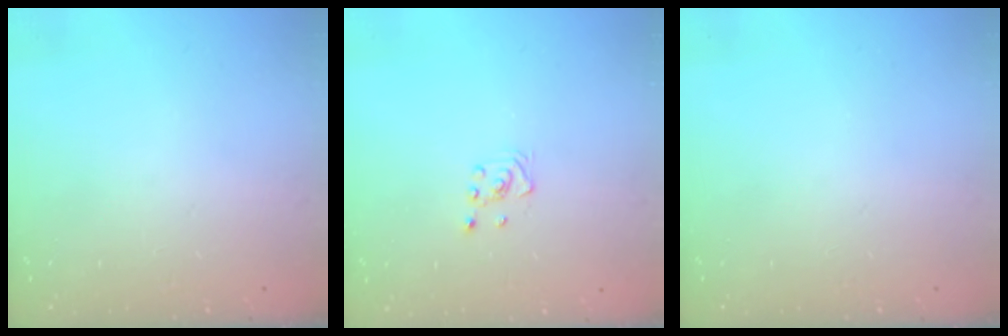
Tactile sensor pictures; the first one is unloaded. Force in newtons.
{"total": 2.6, "press": 2.4, "slide": 1.0}
{"total": 0.0}